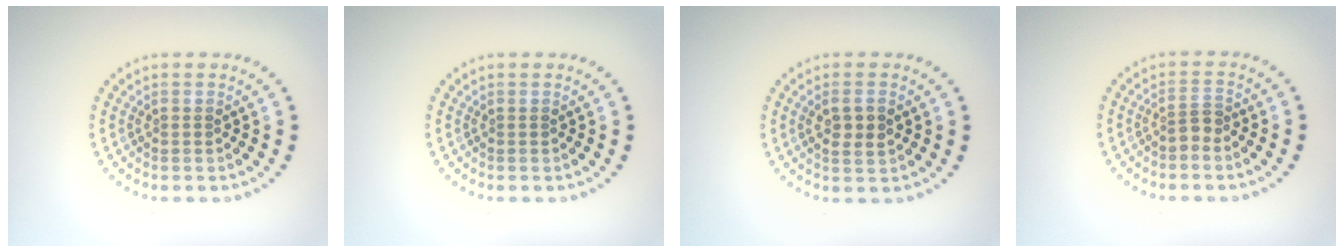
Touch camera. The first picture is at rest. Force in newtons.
{"total": 0.0}
{"total": 2.4, "press": 2.4, "slide": 0.3}
{"total": 1.6, "press": 1.3, "slide": 1.0}